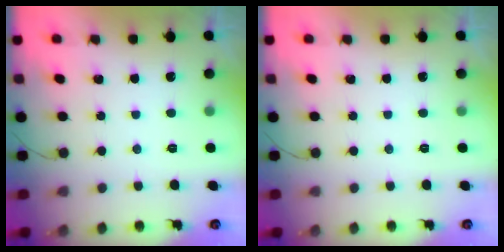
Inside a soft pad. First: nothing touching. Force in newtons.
{"total": 0.0}